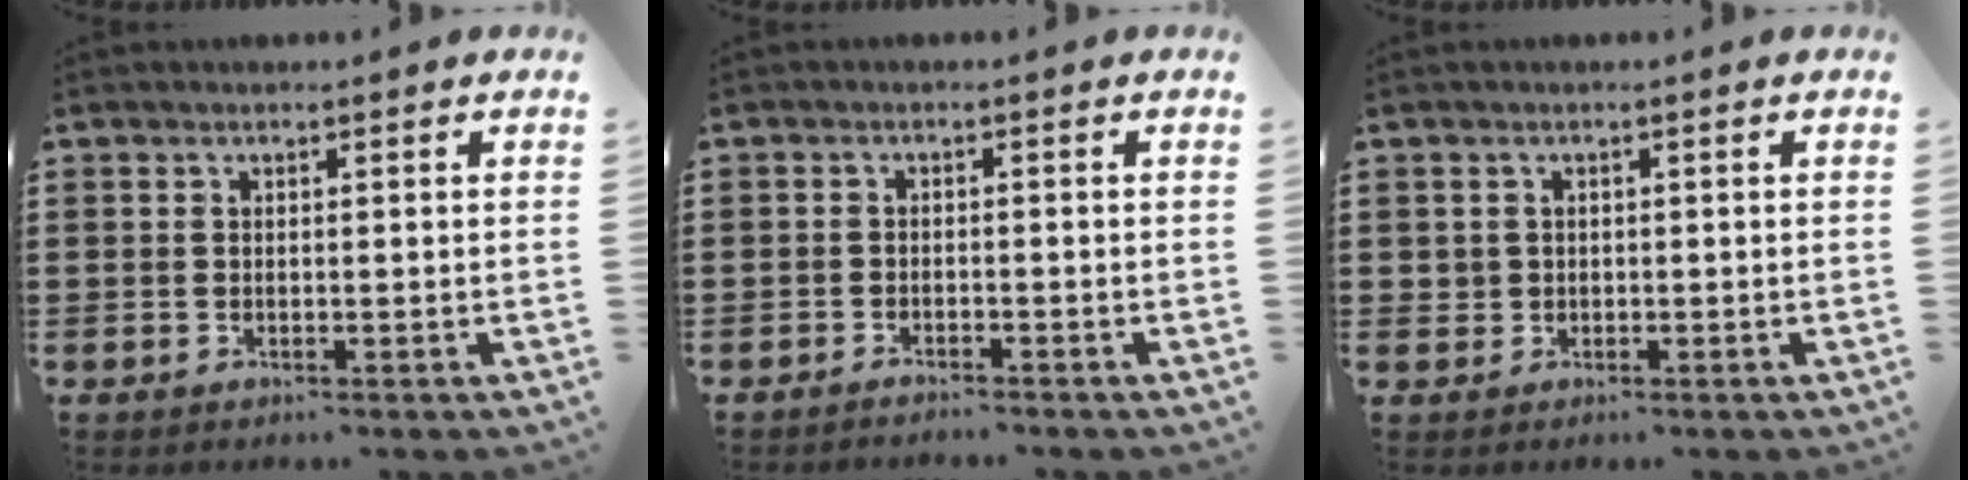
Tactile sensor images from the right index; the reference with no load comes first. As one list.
[{"total": 1.1, "force": [-1.1, 0.1, -0.1], "torque": [-0.002, 0.006, -0.024]}, {"total": 1.3, "force": [0.3, 1.3, 0.1], "torque": [-0.006, 0.009, 0.003]}]